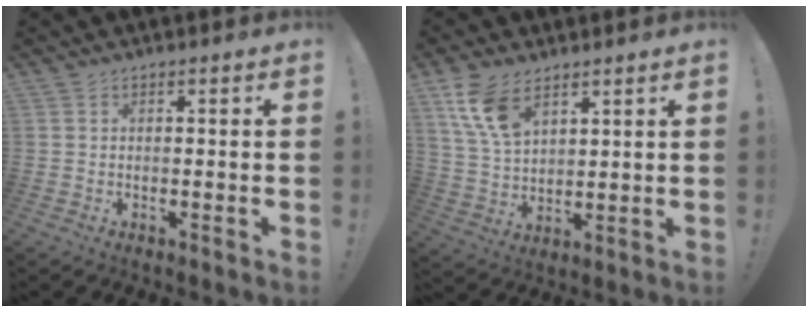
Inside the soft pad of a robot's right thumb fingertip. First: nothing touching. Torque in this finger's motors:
{"motor_torque": [0.15, 0.31, 0.84, 0.64, 0.15]}